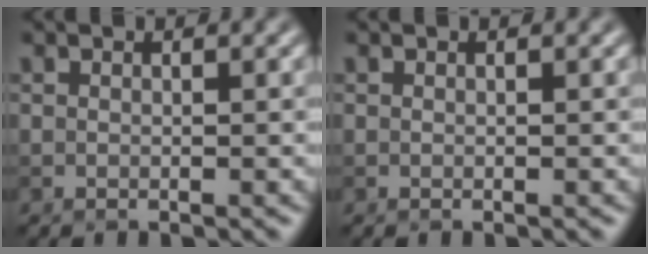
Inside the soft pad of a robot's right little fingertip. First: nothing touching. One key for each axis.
{"total": 0.0}